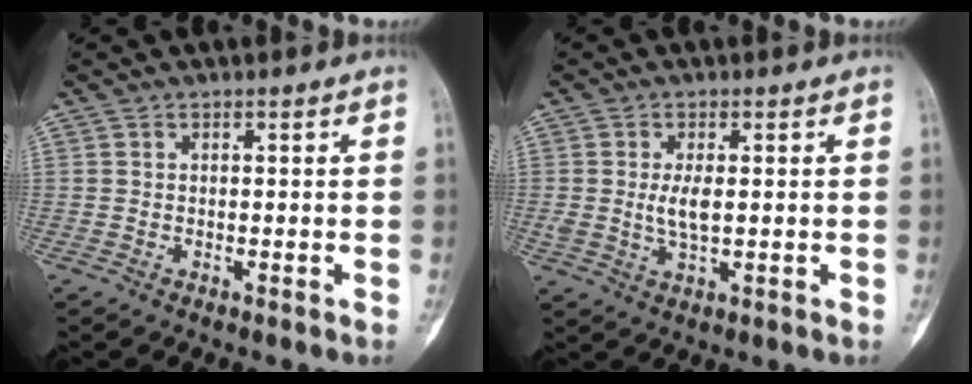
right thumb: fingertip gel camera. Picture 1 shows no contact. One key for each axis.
{"total": 4.2, "fx": 0.4, "fy": 1.7, "fz": 3.8, "tx": -0.078, "ty": -0.009, "tz": 0.012}